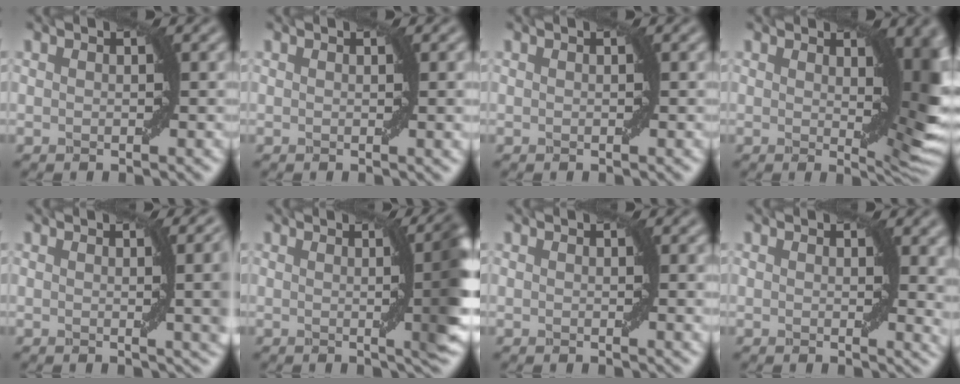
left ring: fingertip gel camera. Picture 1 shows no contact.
{"total": 1.4, "force": [0.2, 0.1, 1.4], "torque": [-0.015, -0.001, 0.002]}
{"total": 0.0}
{"total": 8.3, "force": [1.6, 3.1, 7.6], "torque": [-0.082, -0.007, 0.029]}
{"total": 6.9, "force": [0.9, 2.2, 6.4], "torque": [-0.048, 0.007, 0.014]}
{"total": 8.9, "force": [0.8, 2.6, 8.5], "torque": [-0.063, 0.016, 0.008]}
{"total": 0.8, "force": [0.2, 0.0, 0.8], "torque": [-0.008, -0.003, 0.004]}
{"total": 3.0, "force": [1.0, 1.1, 2.7], "torque": [-0.024, -0.004, 0.016]}